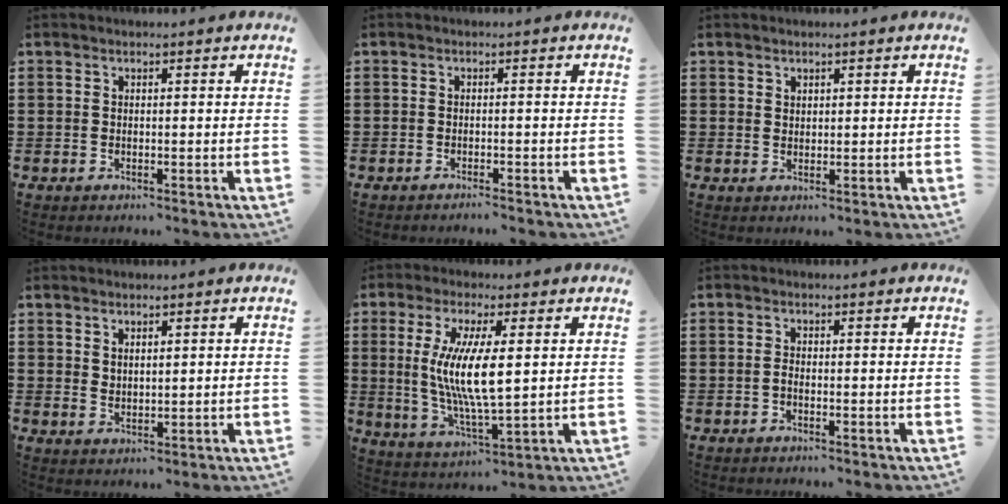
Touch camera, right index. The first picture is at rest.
{"total": 0.9, "force": [-0.8, 0.0, 0.3], "torque": [-0.008, -0.001, -0.017]}
{"total": 1.3, "force": [1.1, 0.8, 0.1], "torque": [-0.004, 0.002, 0.021]}
{"total": 1.8, "force": [1.6, 0.7, 0.3], "torque": [-0.007, 0.004, 0.031]}
{"total": 9.5, "force": [1.3, 2.6, 9.1], "torque": [-0.187, -0.002, 0.019]}
{"total": 0.9, "force": [-0.5, 0.3, 0.7], "torque": [-0.017, -0.004, -0.008]}